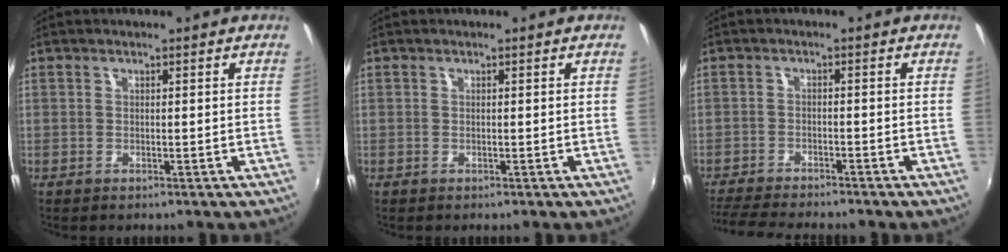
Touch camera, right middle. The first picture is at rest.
{"total": 0.0}
{"total": 9.4, "force": [-8.6, 1.0, 3.7], "torque": [-0.096, -0.024, -0.143]}